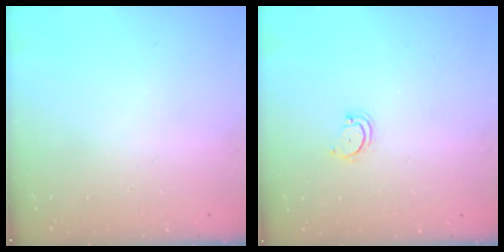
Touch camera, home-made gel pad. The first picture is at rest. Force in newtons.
{"total": 2.8, "press": 2.8, "slide": 0.3}